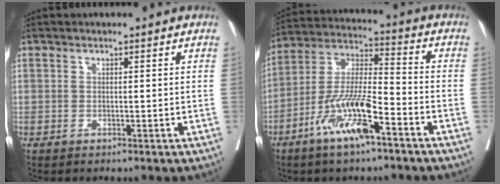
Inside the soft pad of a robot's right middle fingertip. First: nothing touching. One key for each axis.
{"total": 12.1, "fx": -6.6, "fy": 2.0, "fz": 10.0, "tx": -0.203, "ty": -0.009, "tz": -0.128}